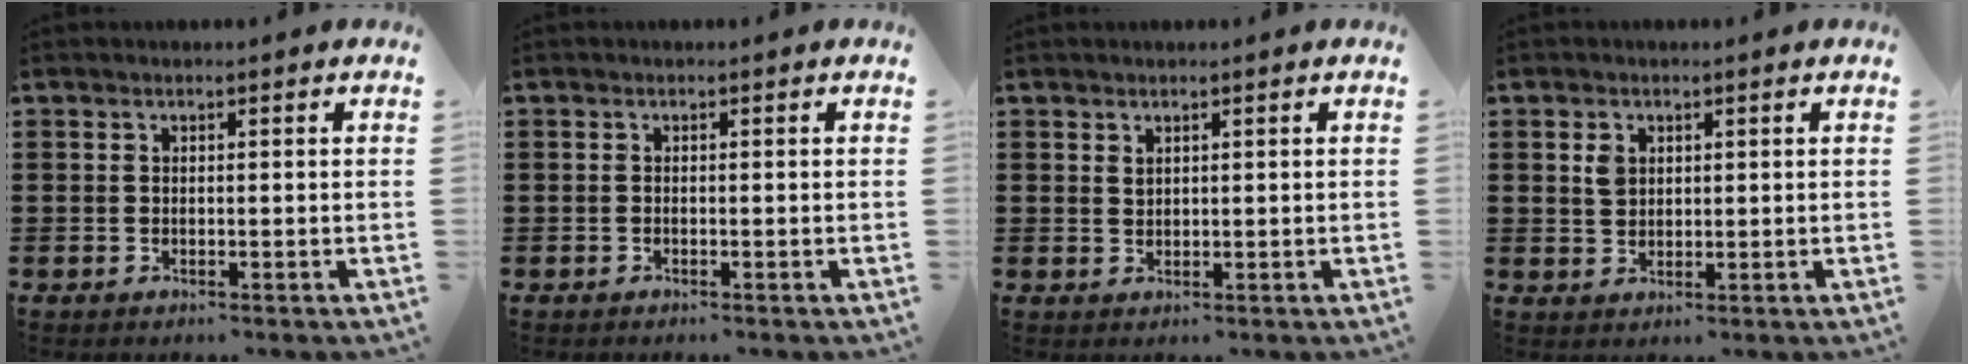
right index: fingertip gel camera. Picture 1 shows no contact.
{"total": 0.0}
{"total": 1.2, "force": [1.0, 0.6, 0.3], "torque": [-0.008, 0.003, 0.018]}
{"total": 2.3, "force": [1.0, 1.6, 1.4], "torque": [-0.032, 0.004, 0.019]}